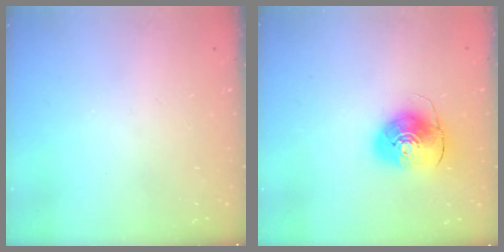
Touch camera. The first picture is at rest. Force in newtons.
{"total": 9.3, "press": 9.3, "slide": 1.1}